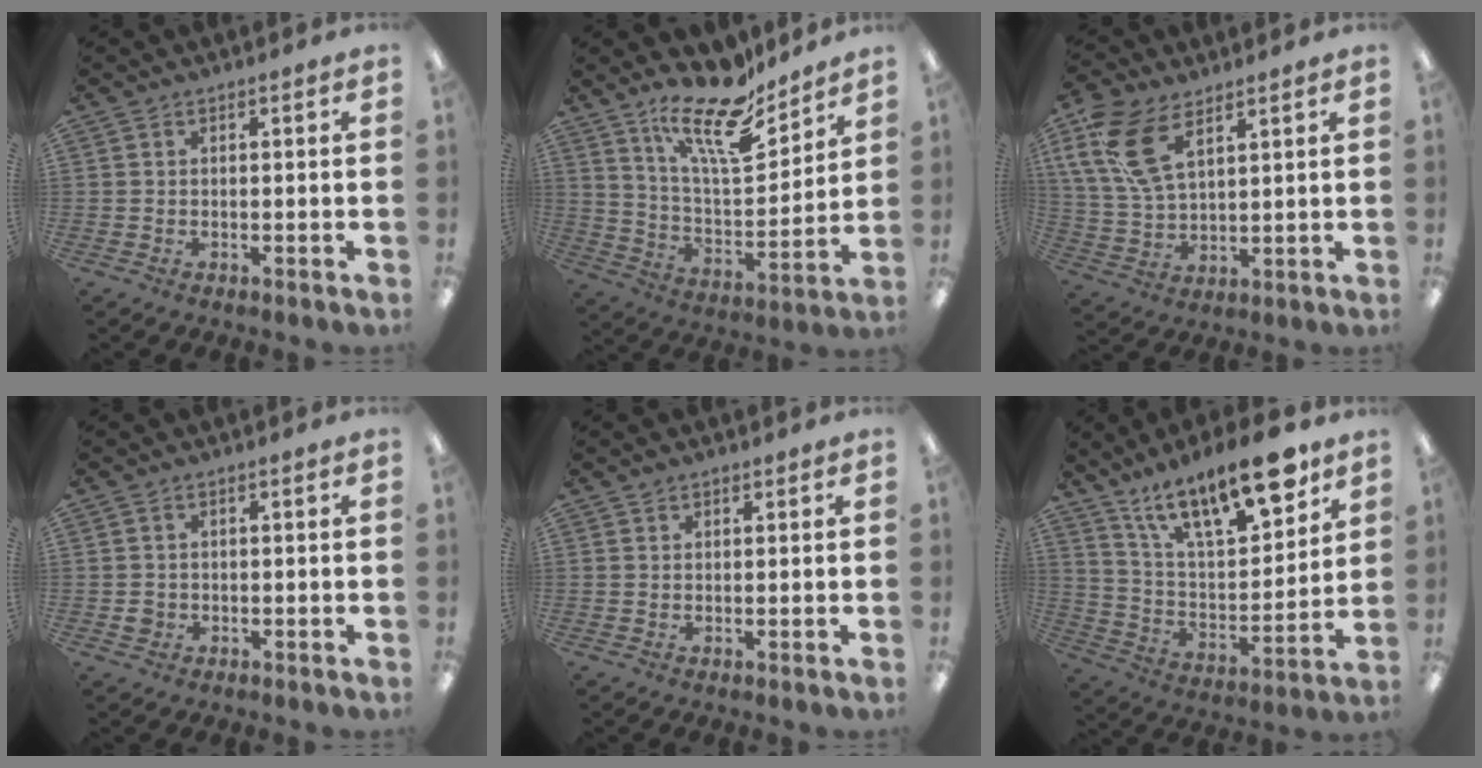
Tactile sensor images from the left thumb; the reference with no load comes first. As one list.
[{"total": 18.1, "force": [13.8, 5.8, 10.2], "torque": [-0.177, -0.089, 0.235]}, {"total": 15.2, "force": [7.9, 7.5, 10.6], "torque": [-0.246, -0.022, 0.141]}, {"total": 2.1, "force": [0.1, 1.8, 1.1], "torque": [-0.022, 0.005, 0.001]}, {"total": 1.1, "force": [0.9, 0.5, 0.4], "torque": [-0.008, 0.000, 0.018]}, {"total": 20.8, "force": [14.9, 6.7, 12.9], "torque": [-0.202, -0.093, 0.249]}]